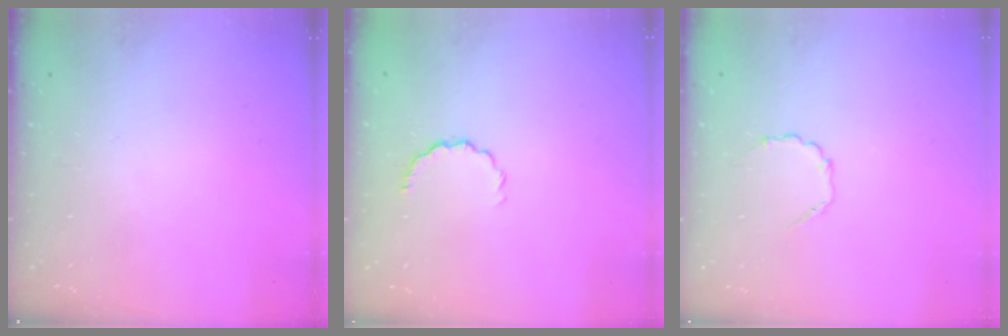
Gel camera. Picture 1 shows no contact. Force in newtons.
{"total": 4.8, "press": 4.6, "slide": 1.4}
{"total": 3.4, "press": 3.1, "slide": 1.3}